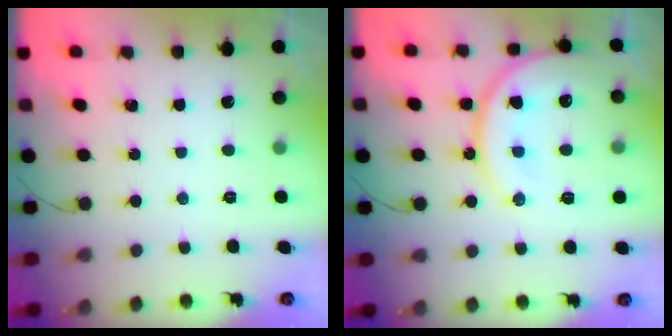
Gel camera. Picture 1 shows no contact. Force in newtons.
{"total": 15.8, "press": 15.6, "slide": 2.1}